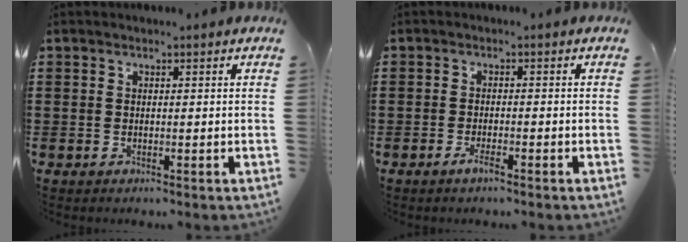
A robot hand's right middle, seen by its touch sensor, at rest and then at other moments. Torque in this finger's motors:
{"motor_torque": [2.14, 0.00, 0.24, 0.05]}